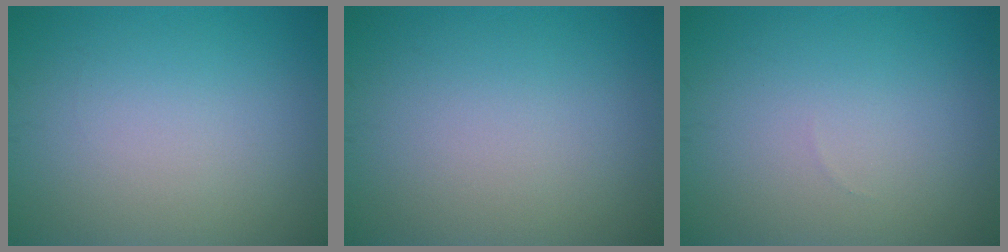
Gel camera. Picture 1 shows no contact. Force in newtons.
{"total": 0.0}
{"total": 0.0}